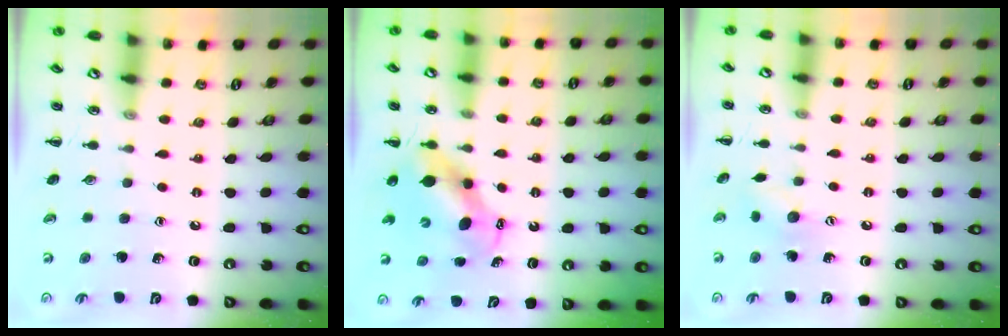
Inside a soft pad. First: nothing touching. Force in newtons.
{"total": 6.4, "press": 6.3, "slide": 0.9}
{"total": 6.5, "press": 6.4, "slide": 1.4}